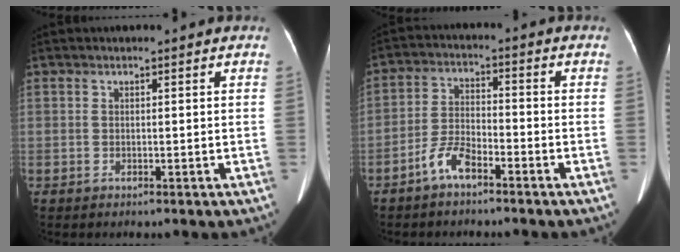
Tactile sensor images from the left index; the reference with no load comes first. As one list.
[{"total": 5.3, "force": [-3.8, 1.6, 3.3], "torque": [-0.078, 0.007, -0.074]}]